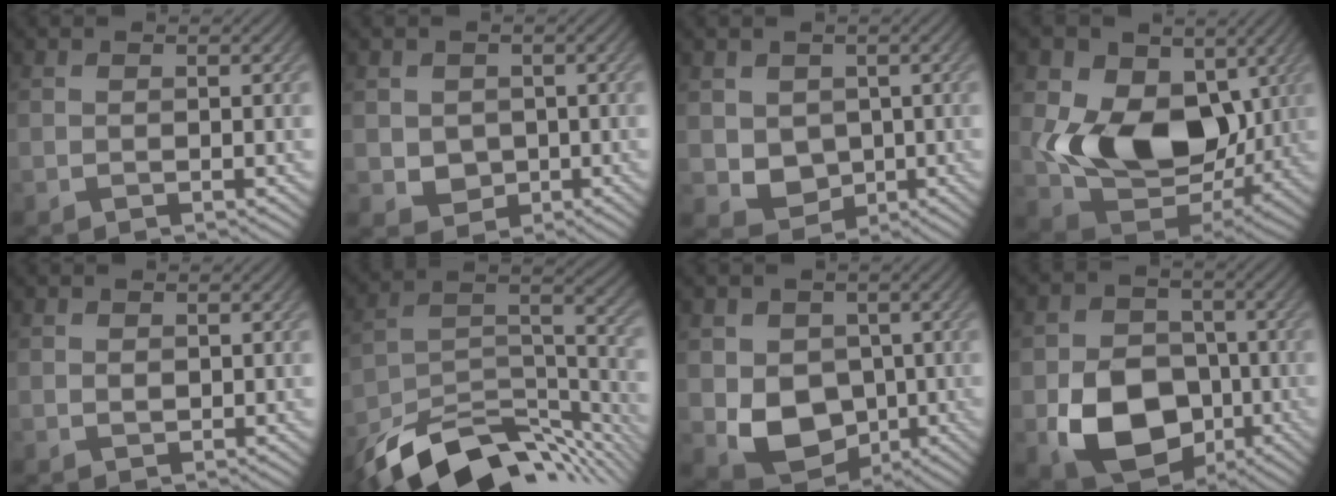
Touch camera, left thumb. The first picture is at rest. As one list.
[{"total": 3.0, "force": [0.1, 2.8, 1.1], "torque": [-0.032, -0.010, -0.001]}, {"total": 4.3, "force": [0.3, 3.8, 2.0], "torque": [-0.055, -0.013, 0.005]}, {"total": 13.1, "force": [1.5, 9.5, 8.9], "torque": [-0.159, -0.010, 0.027]}, {"total": 0.7, "force": [0.4, 0.5, 0.3], "torque": [-0.008, -0.003, 0.009]}, {"total": 15.6, "force": [-11.6, 6.6, 8.1], "torque": [-0.170, -0.022, -0.186]}, {"total": 7.7, "force": [-1.1, 6.2, 4.4], "torque": [-0.100, -0.020, -0.022]}, {"total": 11.4, "force": [-3.8, 8.5, 6.7], "torque": [-0.139, -0.026, -0.073]}]